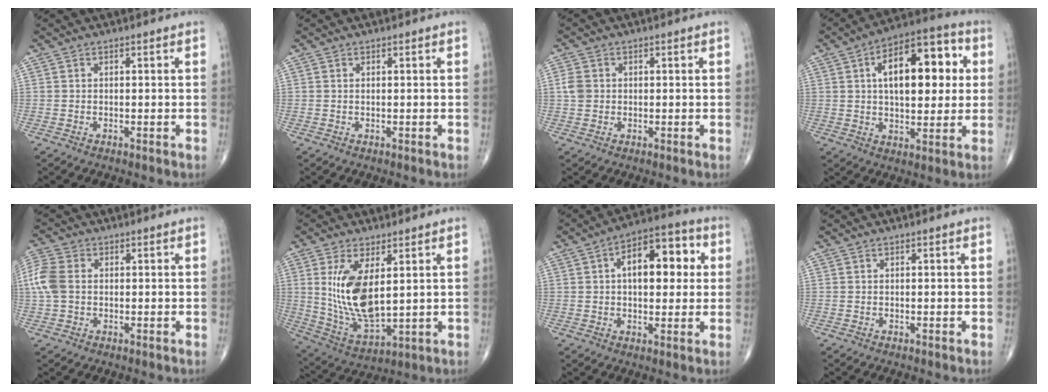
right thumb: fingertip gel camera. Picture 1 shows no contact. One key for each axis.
{"total": 0.0}
{"total": 2.8, "fx": 0.2, "fy": 2.4, "fz": 1.4, "tx": -0.026, "ty": 0.006, "tz": 0.002}
{"total": 18.0, "fx": 3.9, "fy": 9.0, "fz": 15.1, "tx": -0.191, "ty": 0.017, "tz": 0.053}
{"total": 6.7, "fx": 0.3, "fy": 4.8, "fz": 4.6, "tx": -0.125, "ty": 0.015, "tz": 0.002}
{"total": 13.7, "fx": 2.9, "fy": 6.2, "fz": 11.9, "tx": -0.227, "ty": -0.025, "tz": 0.076}
{"total": 13.7, "fx": 2.7, "fy": 7.3, "fz": 11.3, "tx": -0.131, "ty": 0.022, "tz": 0.035}
{"total": 0.0}